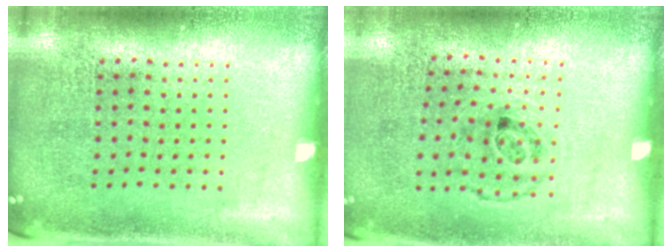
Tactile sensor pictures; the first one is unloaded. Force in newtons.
{"total": 1.0, "press": 0.7, "slide": 0.7}